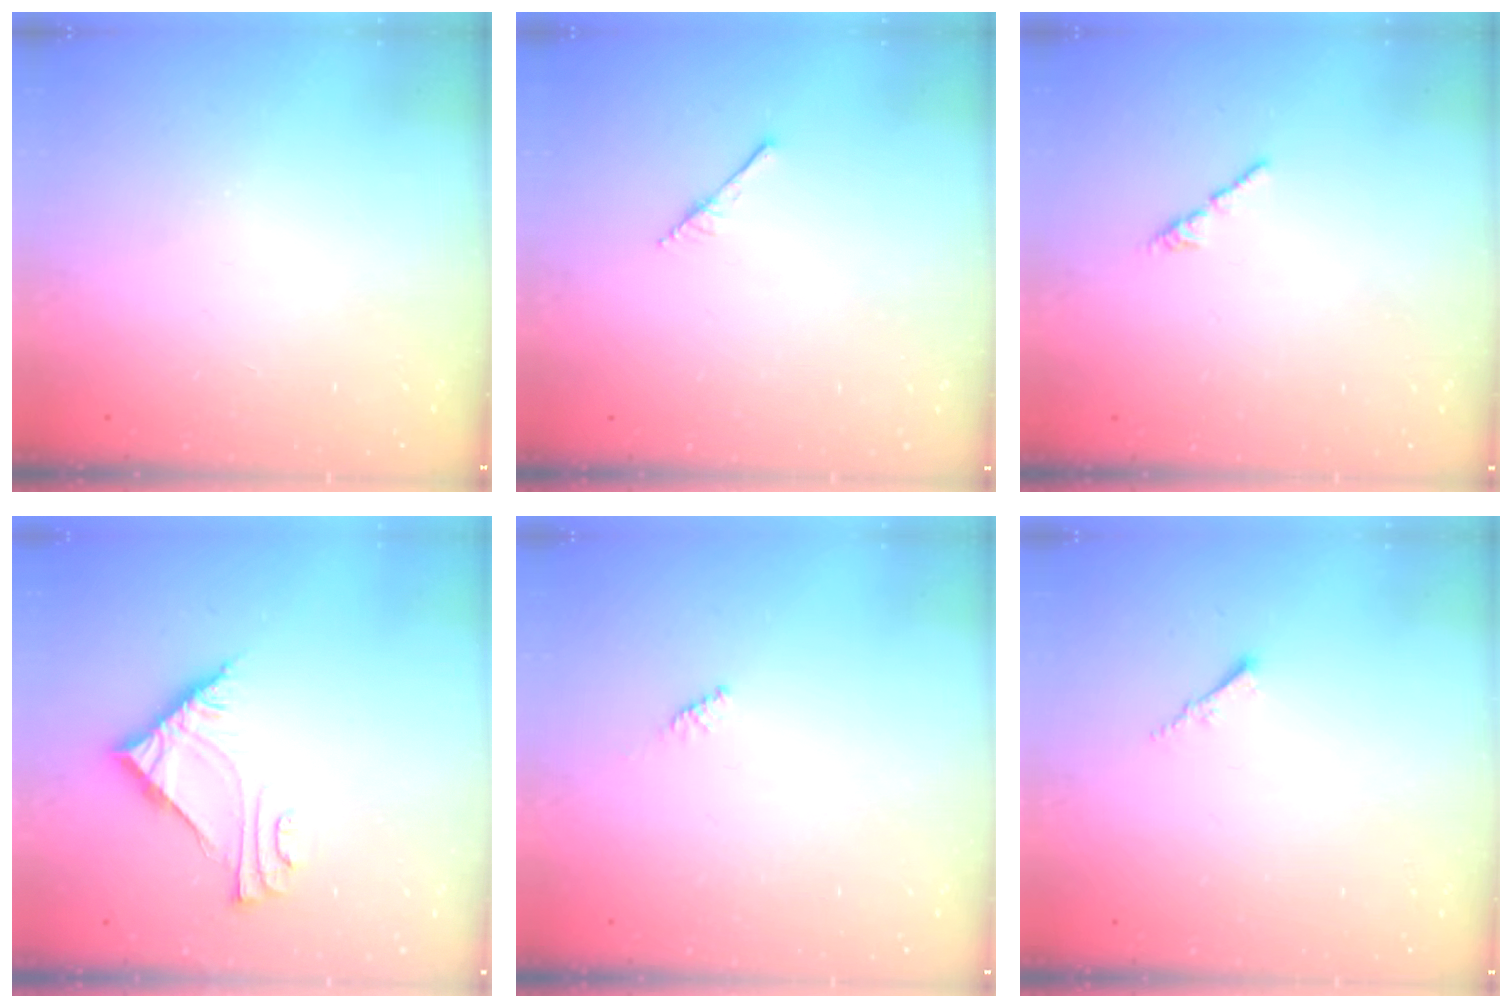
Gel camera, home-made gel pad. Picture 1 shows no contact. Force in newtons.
{"total": 2.9, "press": 2.9, "slide": 0.2}
{"total": 0.8, "press": 0.7, "slide": 0.5}
{"total": 7.7, "press": 7.7, "slide": 0.3}
{"total": 1.6, "press": 1.5, "slide": 0.4}
{"total": 1.5, "press": 1.5, "slide": 0.4}